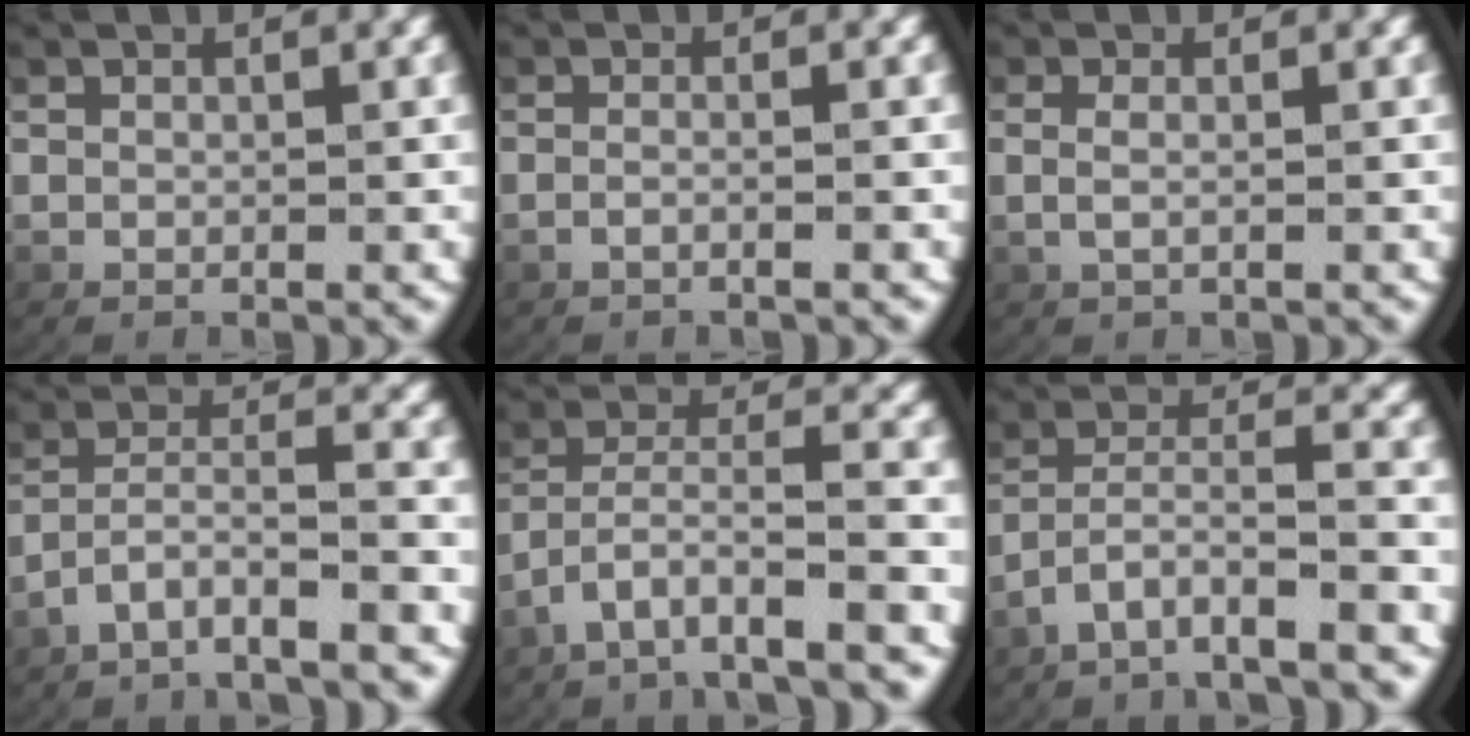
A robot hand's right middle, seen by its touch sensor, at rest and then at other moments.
{"total": 1.3, "force": [-0.9, -0.3, 1.0], "torque": [-0.033, -0.004, -0.012]}
{"total": 1.4, "force": [0.0, 0.3, 1.3], "torque": [-0.041, -0.007, 0.006]}
{"total": 4.5, "force": [-3.3, 1.2, 2.9], "torque": [-0.067, -0.014, -0.047]}
{"total": 3.9, "force": [-2.0, 1.1, 3.2], "torque": [-0.077, -0.016, -0.022]}
{"total": 4.5, "force": [-2.9, 1.2, 3.2], "torque": [-0.076, -0.015, -0.039]}